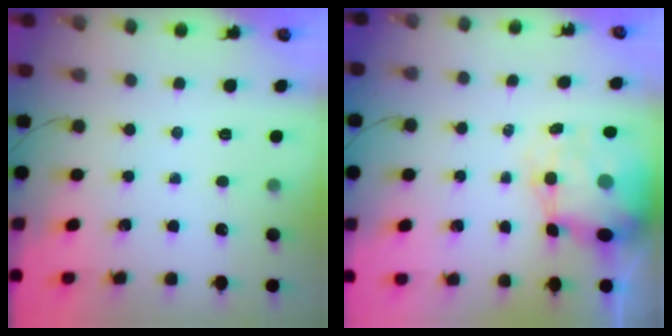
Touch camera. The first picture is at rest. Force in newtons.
{"total": 8.5, "press": 8.2, "slide": 2.4}